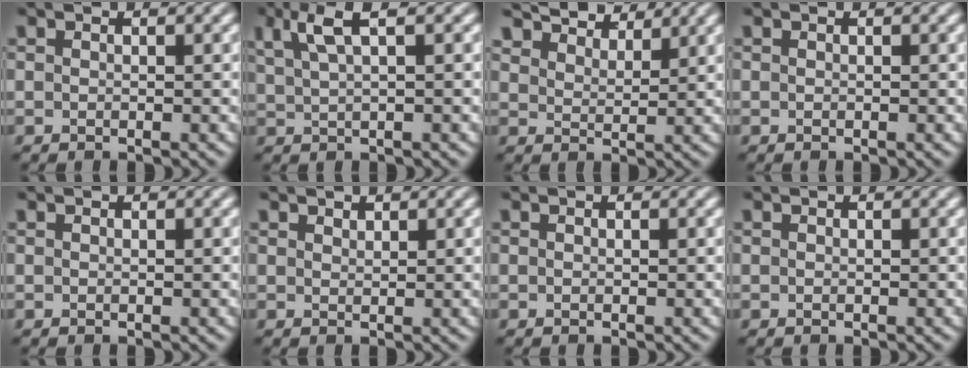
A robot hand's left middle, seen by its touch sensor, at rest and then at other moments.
{"total": 3.5, "force": [2.0, 0.8, 2.7], "torque": [-0.052, 0.005, 0.040]}
{"total": 6.2, "force": [5.7, 1.7, 1.8], "torque": [-0.044, -0.005, 0.100]}
{"total": 0.0}
{"total": 0.0}
{"total": 0.9, "force": [0.8, 0.2, 0.1], "torque": [-0.003, -0.001, 0.017]}
{"total": 0.0}
{"total": 0.0}